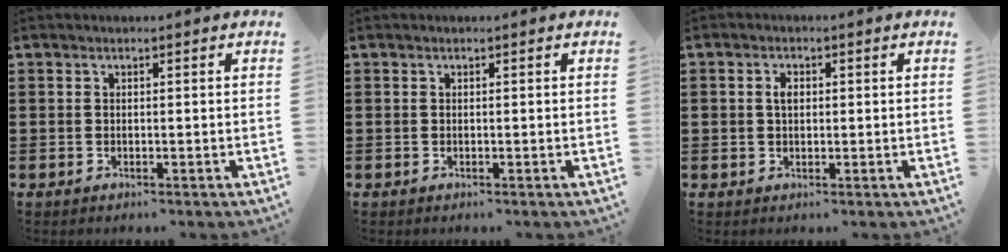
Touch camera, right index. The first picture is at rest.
{"total": 0.0}
{"total": 2.0, "force": [0.4, 1.3, 1.5], "torque": [-0.032, 0.009, 0.005]}